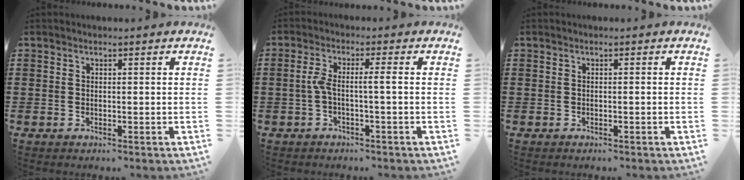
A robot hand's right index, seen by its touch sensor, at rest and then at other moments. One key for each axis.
{"total": 3.4, "fx": -0.6, "fy": 0.1, "fz": 3.3, "tx": -0.078, "ty": -0.006, "tz": -0.019}
{"total": 0.0}